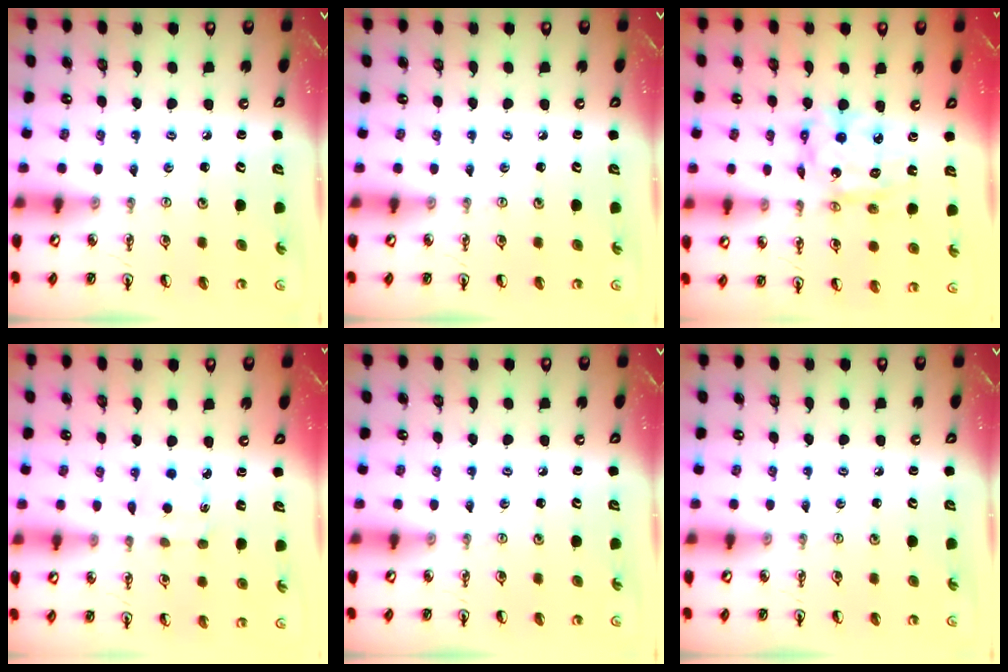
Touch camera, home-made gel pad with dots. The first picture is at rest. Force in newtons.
{"total": 0.0}
{"total": 11.4, "press": 11.3, "slide": 1.0}
{"total": 1.7, "press": 1.7, "slide": 0.5}
{"total": 0.0}
{"total": 0.0}